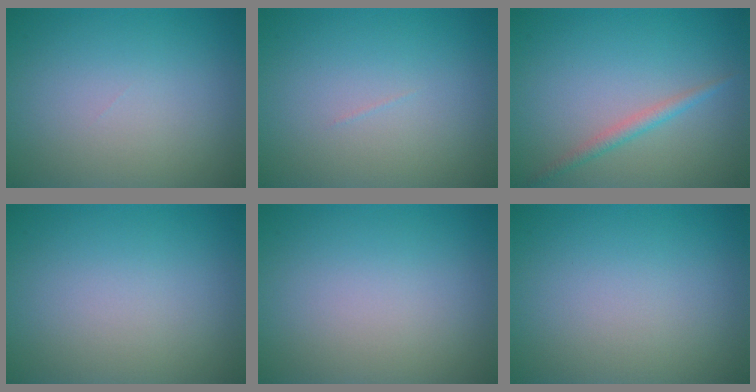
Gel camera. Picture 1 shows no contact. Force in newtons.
{"total": 0.0}
{"total": 1.5, "press": 1.5, "slide": 0.1}
{"total": 0.0}
{"total": 0.0}
{"total": 0.0}